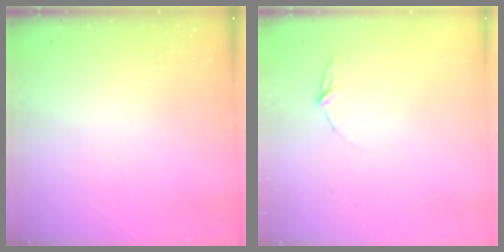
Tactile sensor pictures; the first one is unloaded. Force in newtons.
{"total": 4.0, "press": 4.0, "slide": 0.5}